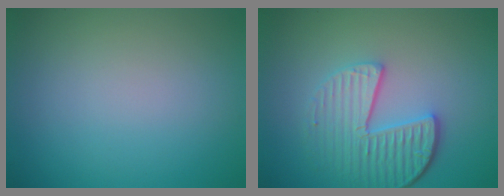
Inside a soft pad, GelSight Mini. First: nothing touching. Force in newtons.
{"total": 4.9, "press": 3.9, "slide": 2.9}